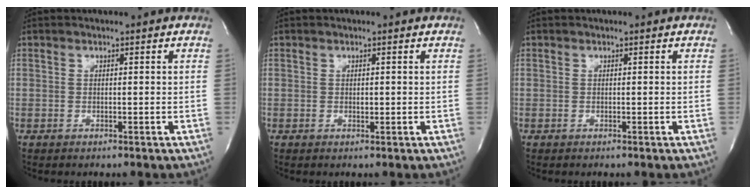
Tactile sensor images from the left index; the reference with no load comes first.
{"total": 0.5, "force": [0.1, 0.3, 0.4], "torque": [-0.006, 0.000, 0.000]}
{"total": 0.0}